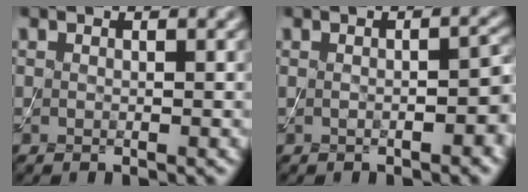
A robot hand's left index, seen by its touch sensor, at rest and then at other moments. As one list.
[{"total": 2.5, "force": [-0.5, 0.6, 2.3], "torque": [-0.038, 0.007, -0.006]}]